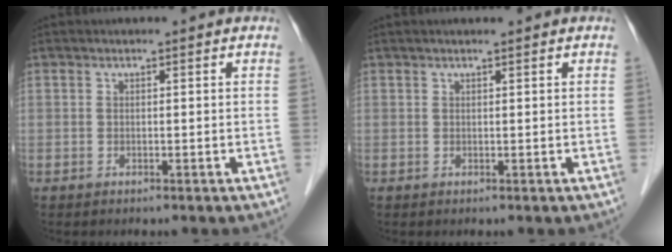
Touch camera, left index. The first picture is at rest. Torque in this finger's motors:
{"motor_torque": [0.19, -0.19, 0.04, 0.01]}